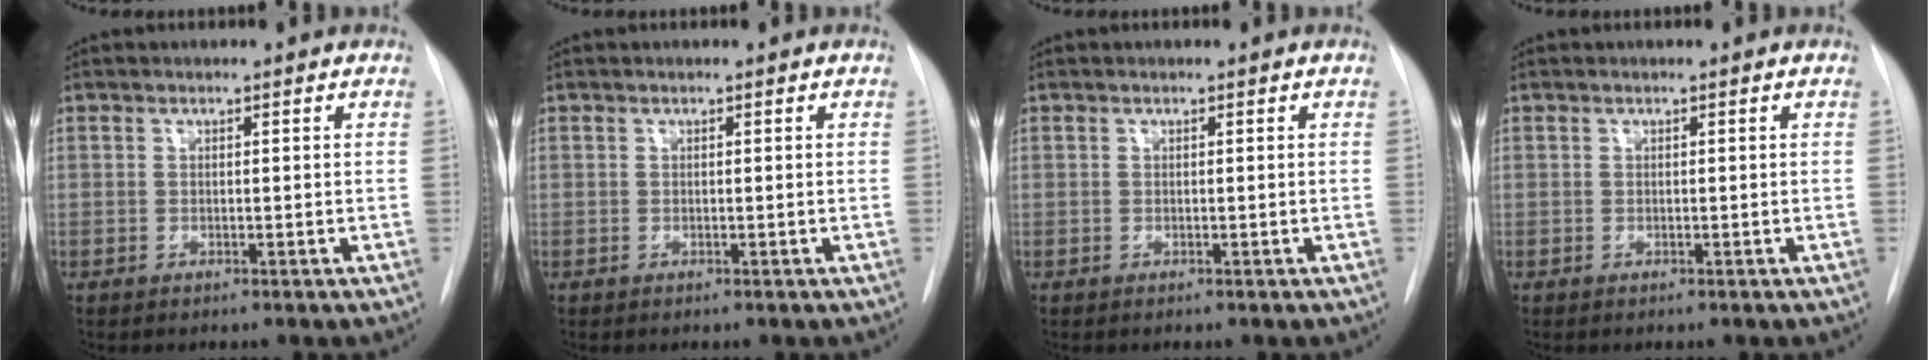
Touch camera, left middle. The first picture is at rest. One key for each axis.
{"total": 0.0}
{"total": 0.0}
{"total": 0.0}